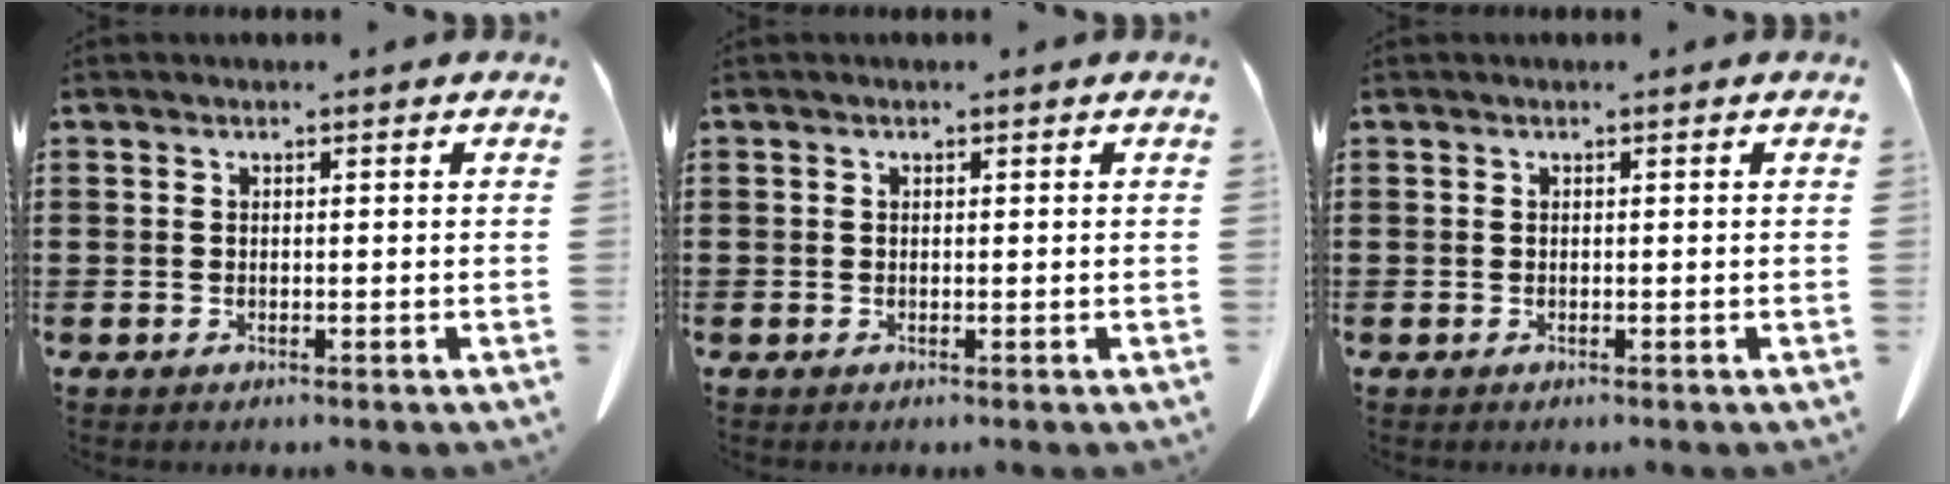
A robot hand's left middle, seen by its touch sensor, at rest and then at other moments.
{"total": 0.0}
{"total": 0.0}